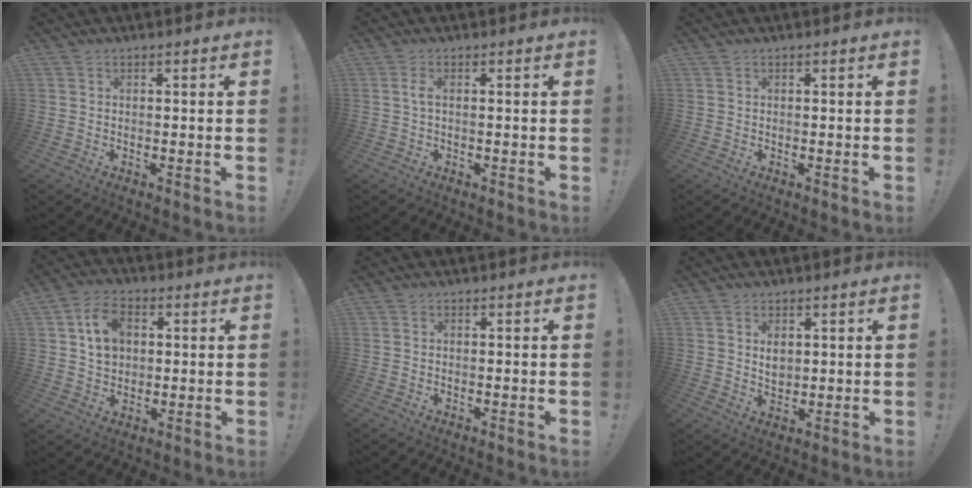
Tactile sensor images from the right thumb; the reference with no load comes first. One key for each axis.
{"total": 1.8, "fx": 0.1, "fy": 0.2, "fz": 1.8, "tx": -0.035, "ty": 0.003, "tz": 0.000}
{"total": 0.0}
{"total": 10.2, "fx": 2.8, "fy": 7.9, "fz": 5.7, "tx": -0.078, "ty": 0.003, "tz": 0.055}
{"total": 0.0}
{"total": 4.0, "fx": 1.7, "fy": 3.1, "fz": 1.8, "tx": -0.018, "ty": -0.013, "tz": 0.028}